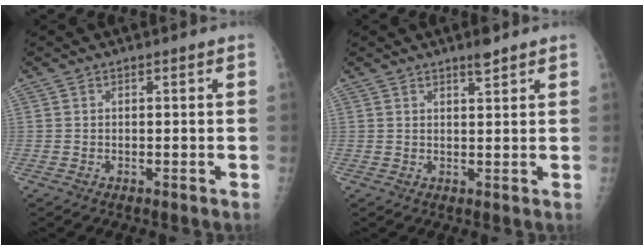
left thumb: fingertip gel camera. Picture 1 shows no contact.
{"total": 2.5, "force": [2.0, 0.4, 1.5], "torque": [-0.019, -0.015, 0.033]}